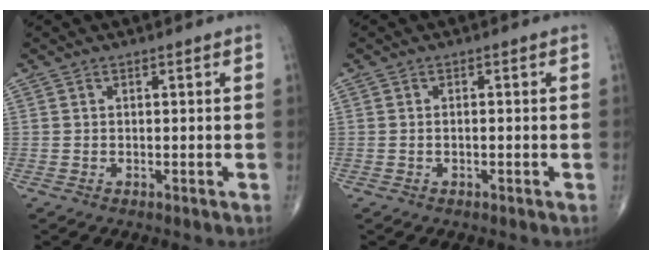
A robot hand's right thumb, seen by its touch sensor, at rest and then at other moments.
{"total": 0.8, "force": [-0.2, 0.3, 0.7], "torque": [-0.017, 0.007, -0.002]}